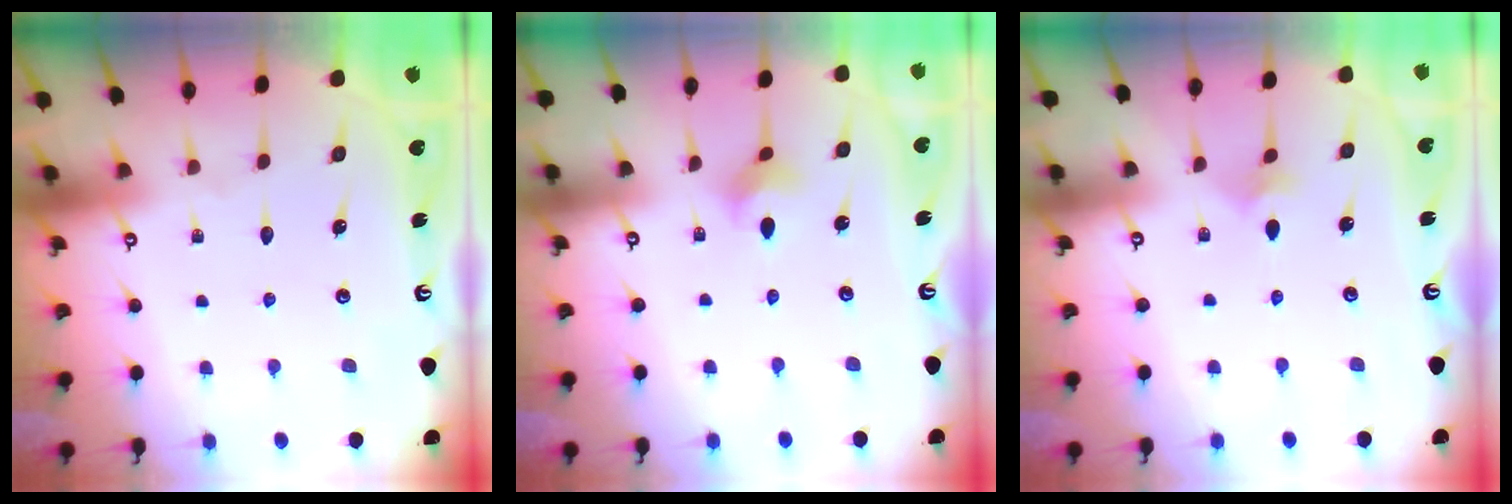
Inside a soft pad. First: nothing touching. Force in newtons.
{"total": 3.1, "press": 3.0, "slide": 0.7}
{"total": 2.5, "press": 2.4, "slide": 0.6}